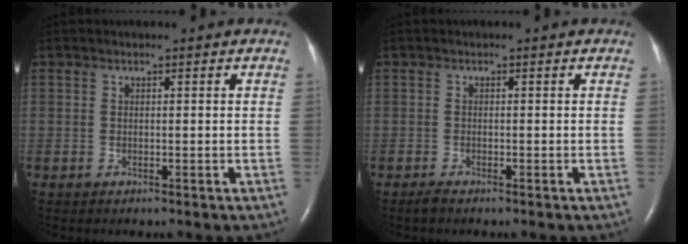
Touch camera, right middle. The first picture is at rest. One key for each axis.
{"total": 0.8, "fx": -0.7, "fy": 0.0, "fz": 0.4, "tx": -0.018, "ty": -0.005, "tz": -0.012}